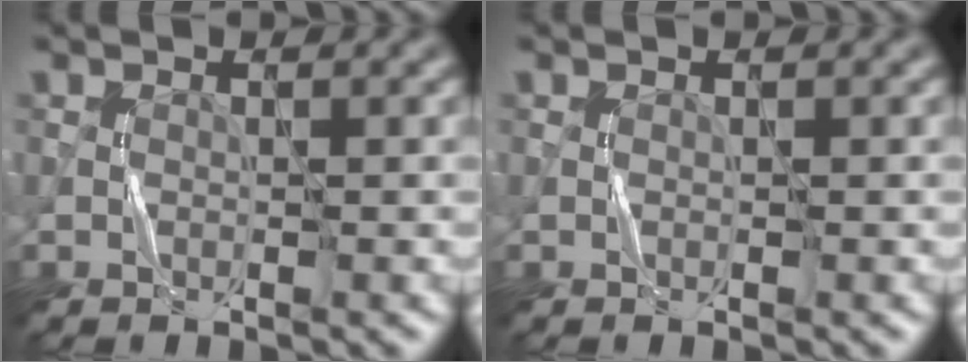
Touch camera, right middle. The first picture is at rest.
{"total": 0.0}